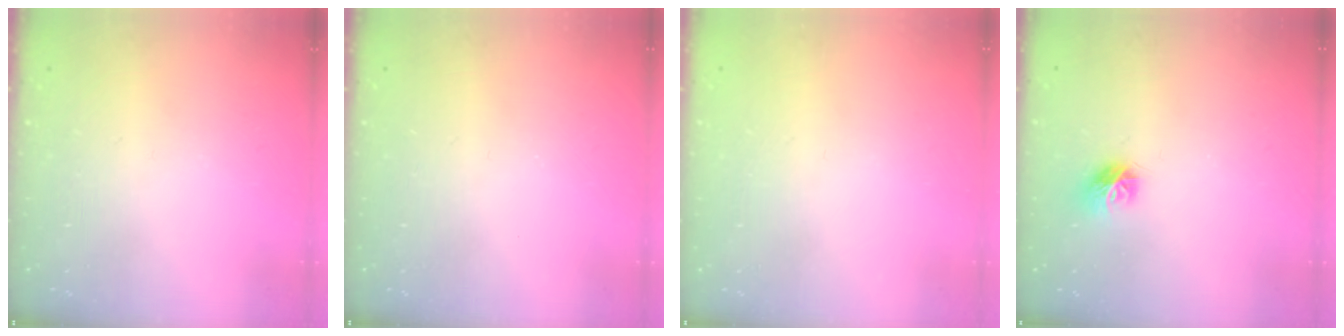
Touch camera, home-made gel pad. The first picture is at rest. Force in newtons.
{"total": 0.0}
{"total": 0.9, "press": 0.9, "slide": 0.1}
{"total": 8.1, "press": 8.1, "slide": 0.2}